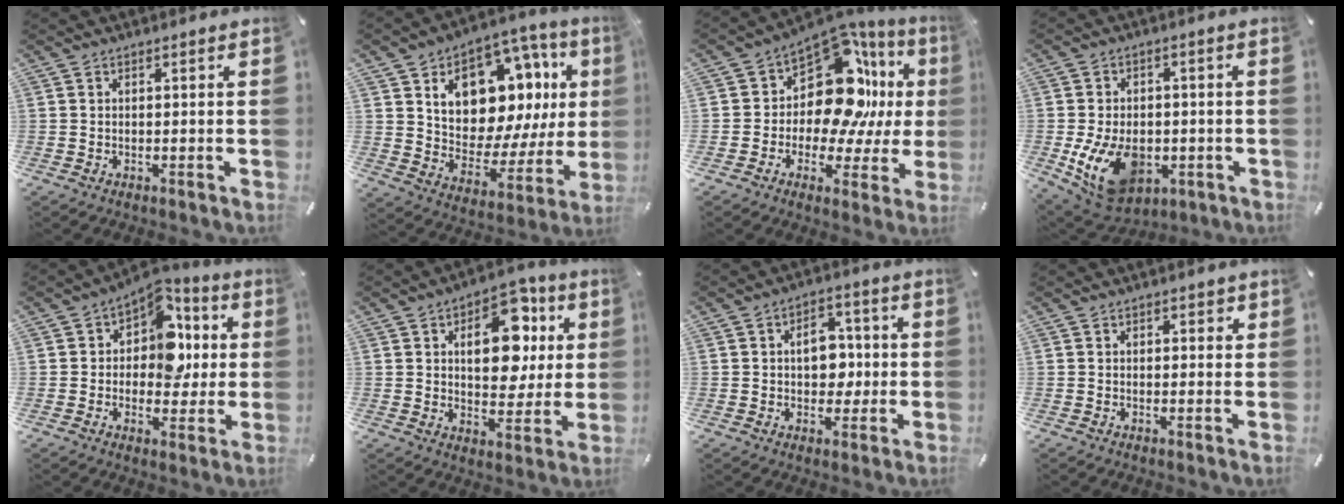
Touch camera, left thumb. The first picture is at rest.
{"total": 17.9, "force": [8.9, 11.4, 10.5], "torque": [-0.154, -0.065, 0.155]}
{"total": 16.2, "force": [5.1, 10.6, 11.1], "torque": [-0.185, -0.061, 0.084]}
{"total": 14.2, "force": [-3.6, 10.0, 9.5], "torque": [-0.176, 0.005, -0.057]}
{"total": 11.4, "force": [2.6, 8.9, 6.7], "torque": [-0.095, -0.024, 0.049]}
{"total": 16.0, "force": [4.7, 10.1, 11.5], "torque": [-0.153, -0.007, 0.077]}
{"total": 8.8, "force": [0.3, 6.4, 6.1], "torque": [-0.071, 0.001, 0.001]}
{"total": 1.3, "force": [0.5, 0.9, 0.8], "torque": [-0.001, -0.001, 0.004]}